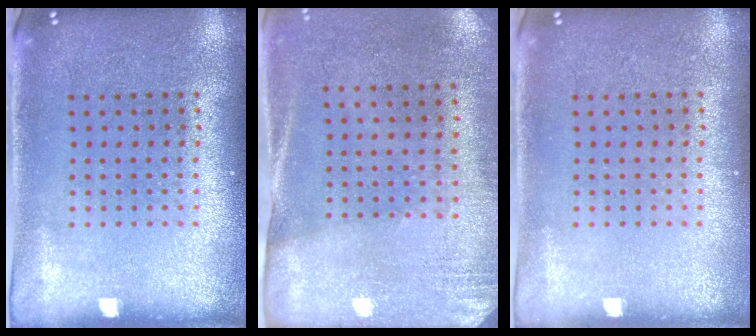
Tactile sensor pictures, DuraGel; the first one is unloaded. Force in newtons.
{"total": 2.6, "press": 2.3, "slide": 1.3}
{"total": 0.0}